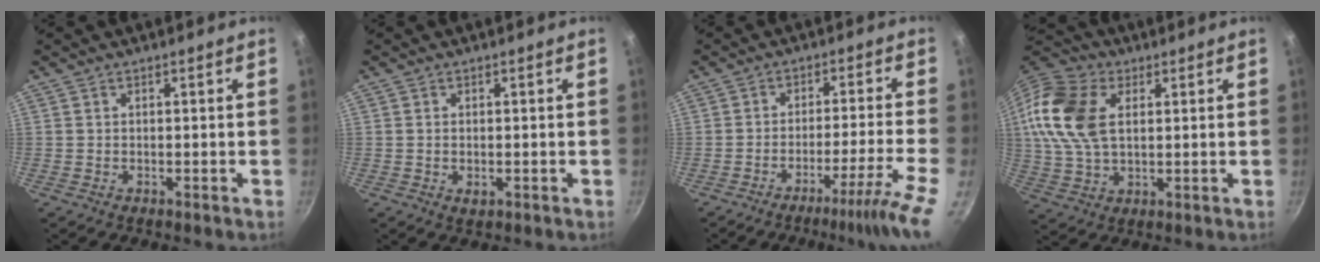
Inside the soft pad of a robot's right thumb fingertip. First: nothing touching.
{"total": 1.7, "force": [-0.3, 1.0, 1.3], "torque": [-0.022, -0.003, -0.002]}
{"total": 10.0, "force": [-6.2, -1.2, 7.7], "torque": [-0.114, 0.033, -0.092]}
{"total": 16.2, "force": [3.6, 10.5, 11.8], "torque": [-0.228, 0.009, 0.060]}